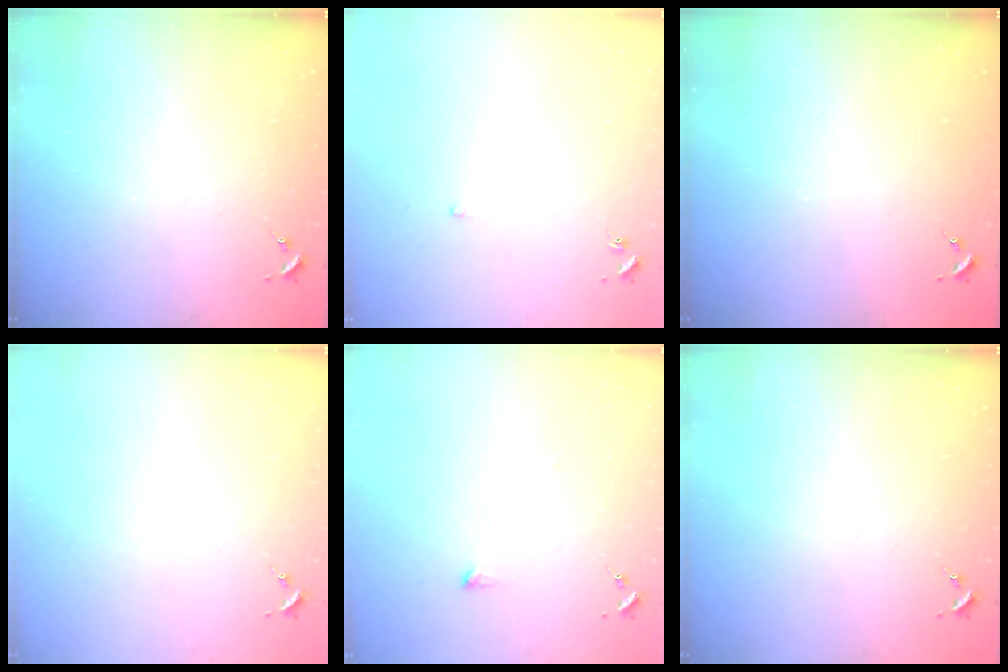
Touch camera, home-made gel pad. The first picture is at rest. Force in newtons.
{"total": 1.8, "press": 1.8, "slide": 0.5}
{"total": 0.0}
{"total": 0.0}
{"total": 2.8, "press": 2.7, "slide": 0.5}
{"total": 0.0}